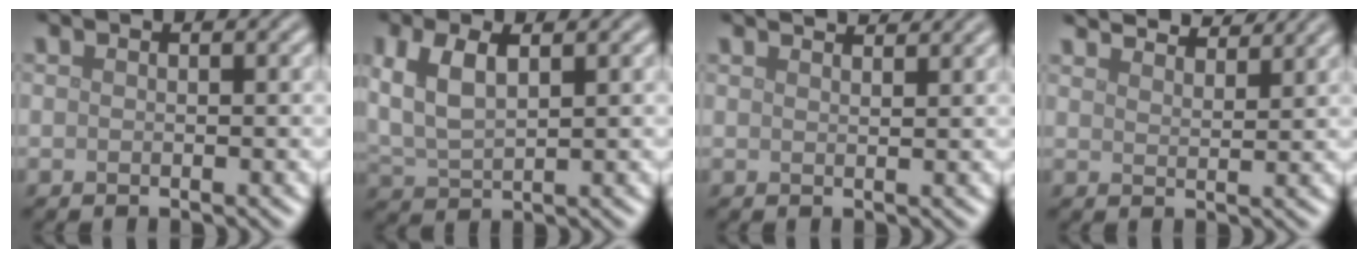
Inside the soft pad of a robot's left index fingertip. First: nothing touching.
{"total": 4.5, "force": [1.6, 2.1, 3.6], "torque": [-0.086, 0.004, 0.032]}
{"total": 3.2, "force": [2.8, 0.8, 1.3], "torque": [-0.001, 0.011, 0.014]}
{"total": 5.5, "force": [5.1, 0.9, 1.8], "torque": [-0.021, 0.008, 0.060]}